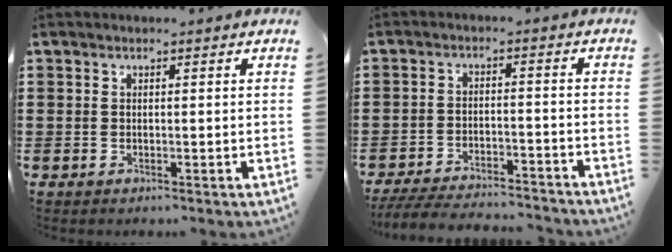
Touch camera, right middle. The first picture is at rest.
{"total": 5.5, "force": [-5.3, 0.5, 1.4], "torque": [-0.033, 0.000, -0.106]}